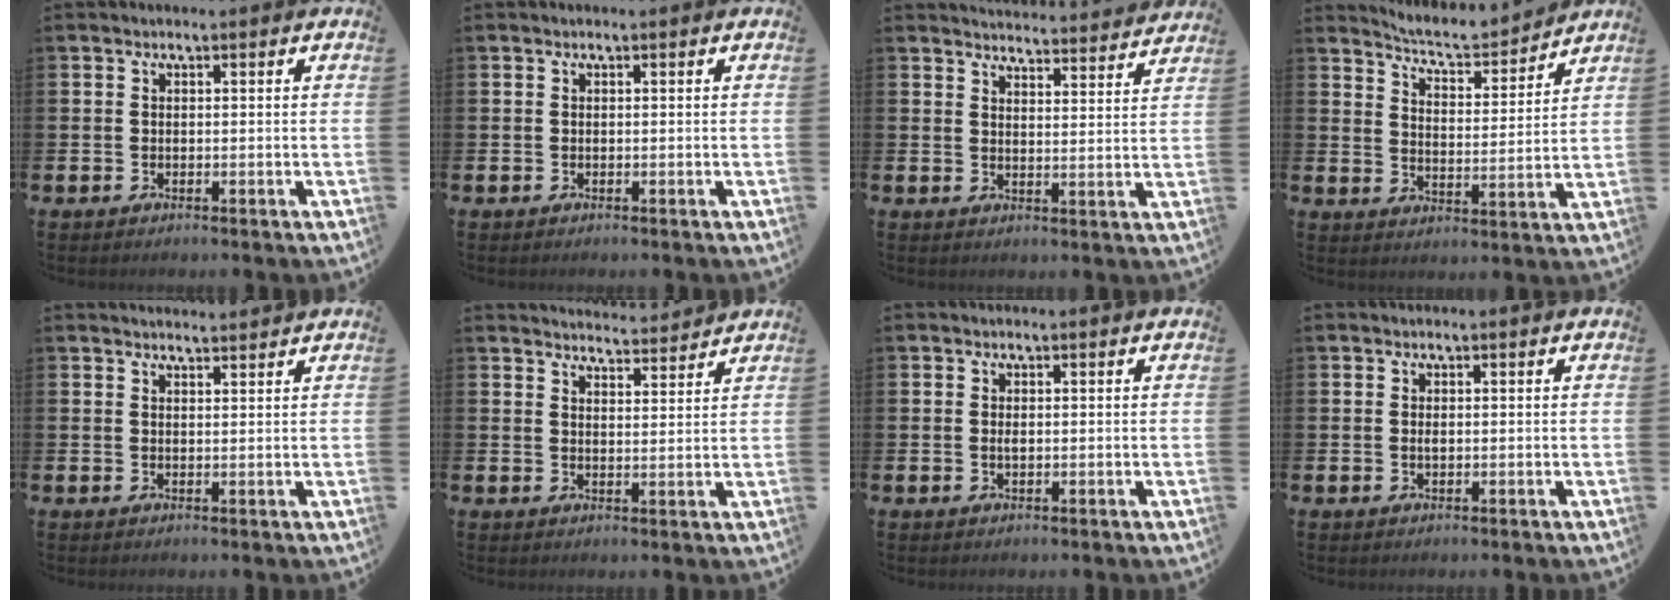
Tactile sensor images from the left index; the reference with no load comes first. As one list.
[{"total": 0.0}, {"total": 4.4, "force": [4.4, 0.1, 0.0], "torque": [-0.001, -0.040, 0.075]}, {"total": 5.8, "force": [5.7, 0.5, 0.9], "torque": [-0.039, -0.047, 0.096]}, {"total": 2.0, "force": [2.0, 0.1, 0.1], "torque": [0.007, -0.015, 0.034]}, {"total": 3.9, "force": [3.9, 0.2, 0.0], "torque": [-0.005, -0.029, 0.070]}, {"total": 0.7, "force": [0.1, 0.3, 0.6], "torque": [-0.010, 0.000, 0.000]}, {"total": 0.6, "force": [0.1, 0.2, 0.5], "torque": [-0.007, -0.001, 0.000]}]